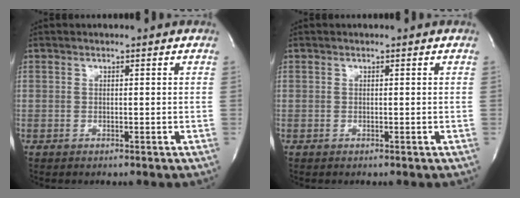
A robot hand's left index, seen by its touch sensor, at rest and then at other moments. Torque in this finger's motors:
{"motor_torque": [0.00, 0.00, 0.00, 0.01]}